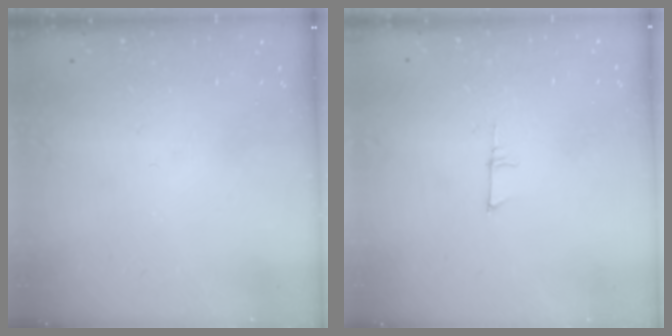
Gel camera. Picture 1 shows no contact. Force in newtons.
{"total": 4.8, "press": 4.8, "slide": 0.3}